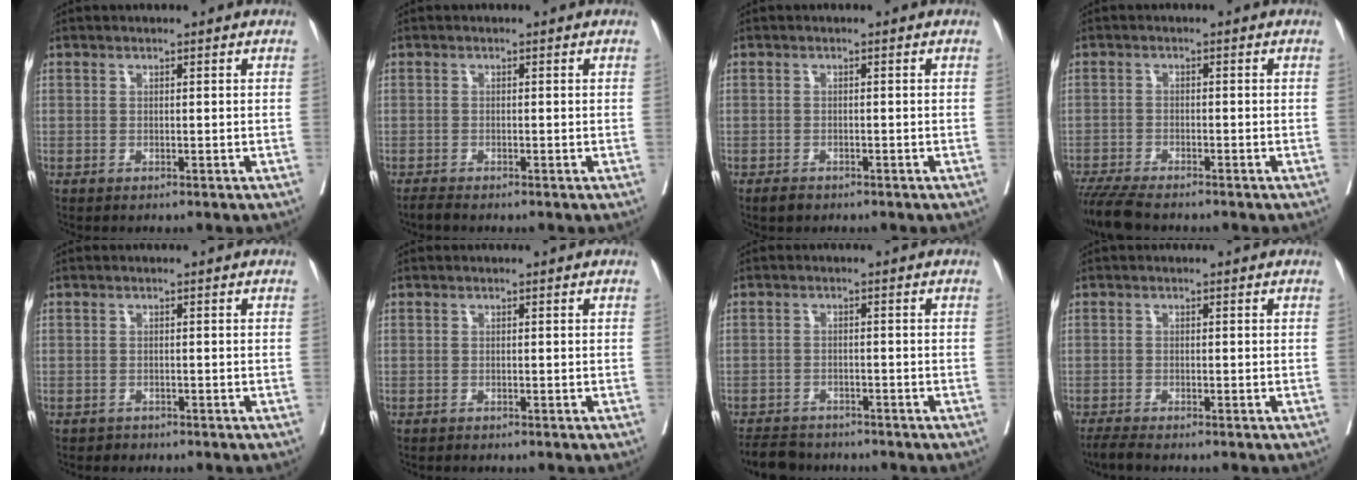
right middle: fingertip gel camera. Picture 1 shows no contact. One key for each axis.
{"total": 1.1, "fx": -1.0, "fy": -0.1, "fz": 0.4, "tx": -0.014, "ty": -0.005, "tz": -0.021}
{"total": 1.6, "fx": -1.3, "fy": 0.9, "fz": 0.6, "tx": -0.013, "ty": 0.000, "tz": -0.017}
{"total": 6.5, "fx": -5.7, "fy": 0.8, "fz": 3.0, "tx": -0.051, "ty": -0.018, "tz": -0.101}
{"total": 0.9, "fx": -0.7, "fy": 0.5, "fz": -0.1, "tx": -0.003, "ty": 0.002, "tz": -0.014}
{"total": 0.0}
{"total": 5.4, "fx": -5.1, "fy": 1.8, "fz": 0.7, "tx": -0.010, "ty": -0.010, "tz": -0.082}
{"total": 1.9, "fx": -1.7, "fy": -0.2, "fz": 0.8, "tx": -0.021, "ty": -0.008, "tz": -0.035}